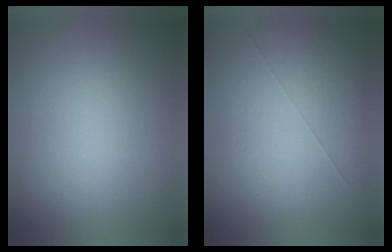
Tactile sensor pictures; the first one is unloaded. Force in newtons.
{"total": 1.0}